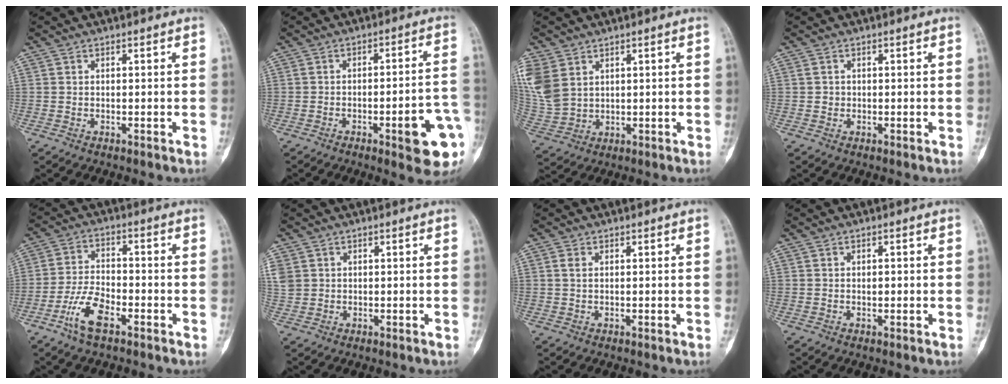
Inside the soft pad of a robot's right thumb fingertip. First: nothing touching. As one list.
[{"total": 12.5, "force": [-4.5, 2.7, 11.3], "torque": [-0.129, 0.025, -0.053]}, {"total": 11.7, "force": [4.4, 8.6, 6.5], "torque": [-0.164, -0.005, 0.105]}, {"total": 0.9, "force": [-0.1, 0.9, 0.2], "torque": [0.001, 0.003, -0.001]}, {"total": 8.1, "force": [-4.4, 3.5, 5.8], "torque": [-0.118, 0.021, -0.087]}, {"total": 5.2, "force": [1.4, 4.5, 2.2], "torque": [-0.060, 0.010, 0.039]}, {"total": 1.4, "force": [0.5, 0.9, 1.0], "torque": [-0.025, 0.002, 0.011]}, {"total": 1.0, "force": [0.1, 0.6, 0.8], "torque": [-0.012, 0.000, 0.001]}]